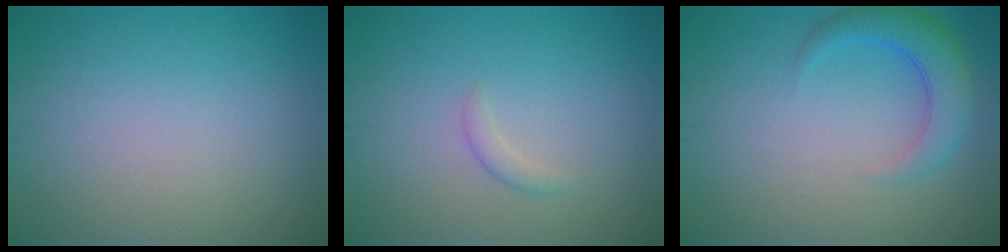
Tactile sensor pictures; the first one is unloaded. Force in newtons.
{"total": 1.0, "press": 1.0, "slide": 0.1}
{"total": 3.8, "press": 3.8, "slide": 0.3}